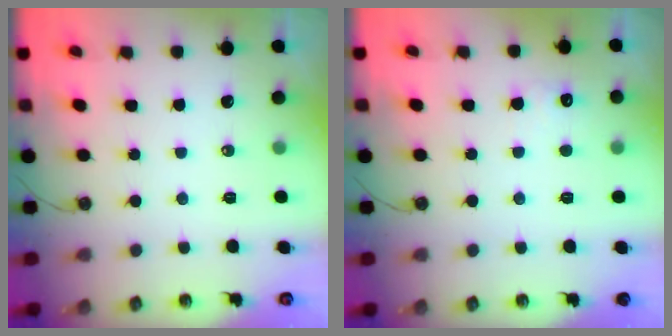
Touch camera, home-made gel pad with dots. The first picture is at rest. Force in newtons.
{"total": 4.8, "press": 4.6, "slide": 1.3}